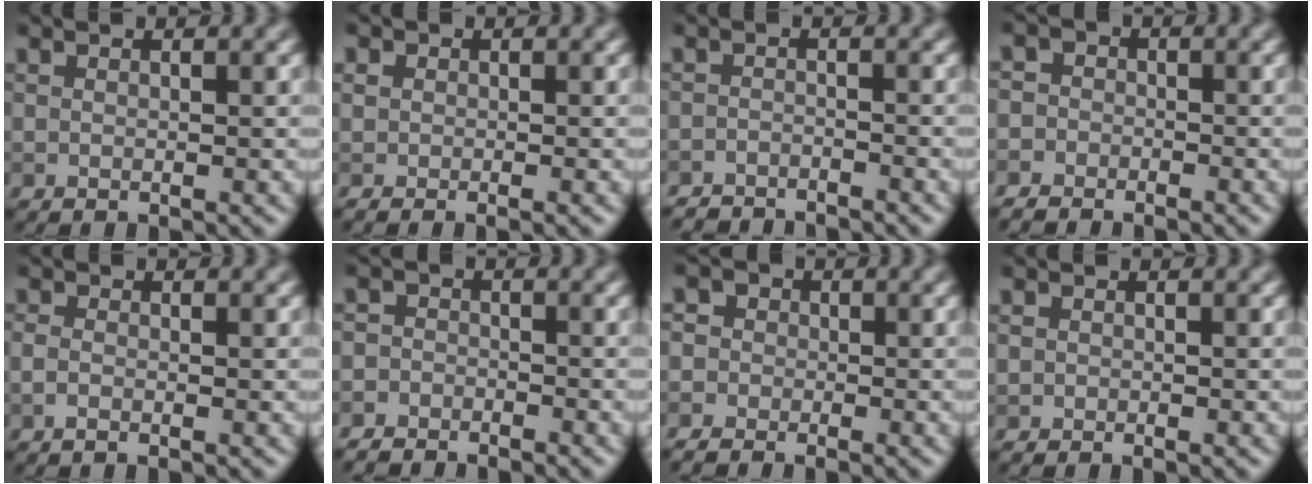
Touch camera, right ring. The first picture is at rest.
{"total": 1.3, "force": [-0.7, 1.0, 0.6], "torque": [-0.001, -0.002, -0.011]}
{"total": 3.4, "force": [-3.3, 0.5, 0.2], "torque": [0.000, -0.004, -0.063]}
{"total": 4.2, "force": [-3.0, 2.8, 0.9], "torque": [-0.002, 0.005, -0.057]}
{"total": 0.9, "force": [-0.6, 0.4, 0.6], "torque": [-0.014, 0.004, -0.016]}
{"total": 3.9, "force": [-3.4, 1.9, 0.6], "torque": [0.007, -0.002, -0.064]}
{"total": 3.7, "force": [-2.1, 2.8, 1.2], "torque": [-0.012, 0.016, -0.042]}
{"total": 1.0, "force": [-0.7, 0.7, 0.0], "torque": [0.008, 0.002, -0.012]}